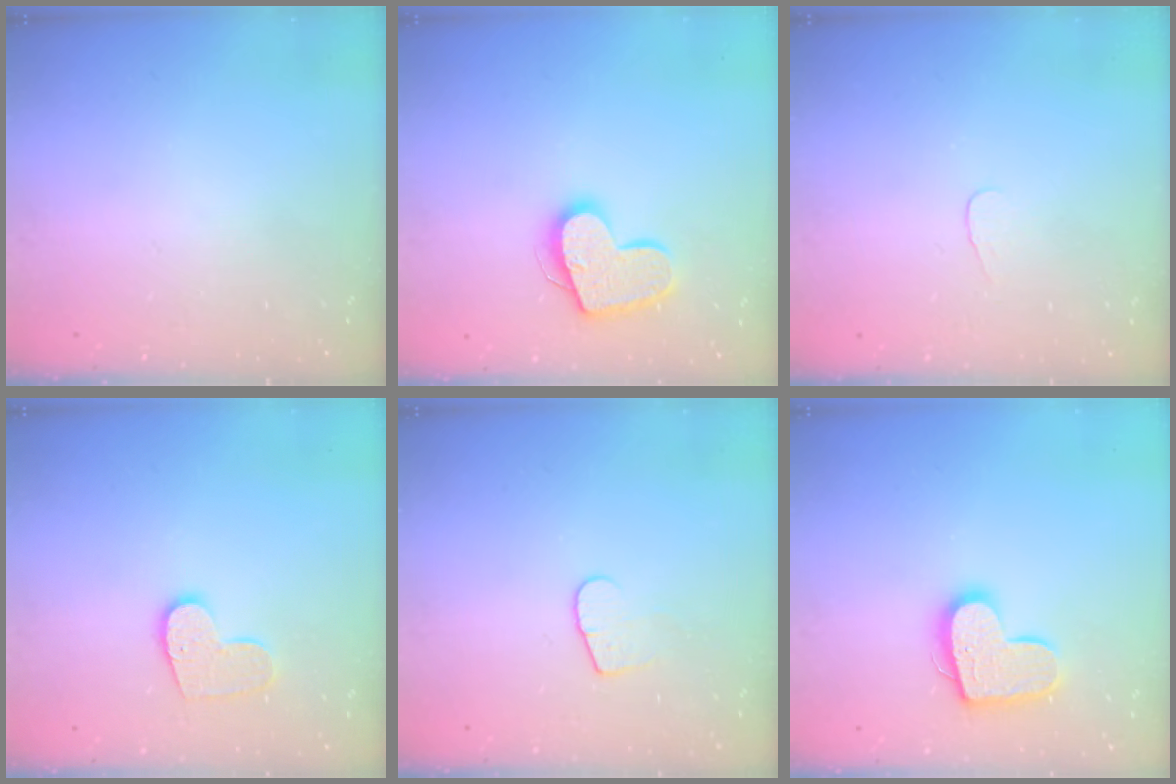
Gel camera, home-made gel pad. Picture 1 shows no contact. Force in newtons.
{"total": 15.3, "press": 15.3, "slide": 1.1}
{"total": 2.8, "press": 2.7, "slide": 0.3}
{"total": 10.0, "press": 10.0, "slide": 0.6}
{"total": 7.3, "press": 7.3, "slide": 0.5}
{"total": 14.5, "press": 14.5, "slide": 0.8}